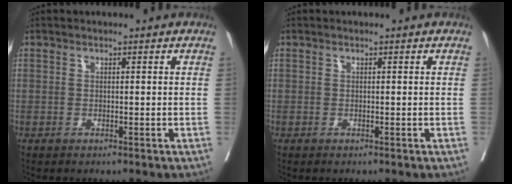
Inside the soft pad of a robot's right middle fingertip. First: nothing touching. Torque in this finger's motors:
{"motor_torque": [0.03, -0.03, 0.00, -0.01]}